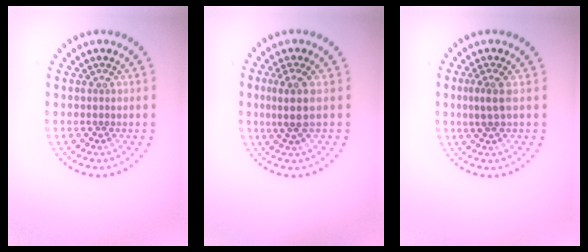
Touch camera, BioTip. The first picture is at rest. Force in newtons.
{"total": 2.7, "press": 2.0, "slide": 1.8}
{"total": 2.1, "press": 1.7, "slide": 1.2}